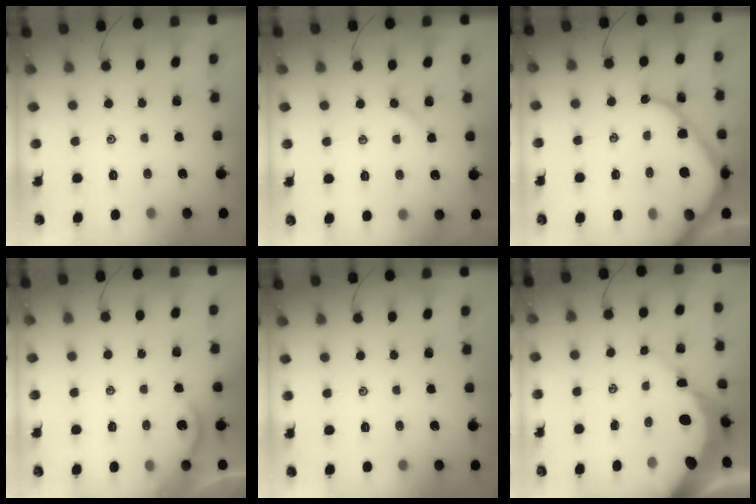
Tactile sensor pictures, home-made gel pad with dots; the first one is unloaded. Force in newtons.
{"total": 3.0, "press": 3.0, "slide": 0.4}
{"total": 11.6, "press": 11.6, "slide": 0.8}
{"total": 2.3, "press": 2.3, "slide": 0.2}
{"total": 0.0}
{"total": 10.3, "press": 10.3, "slide": 0.9}